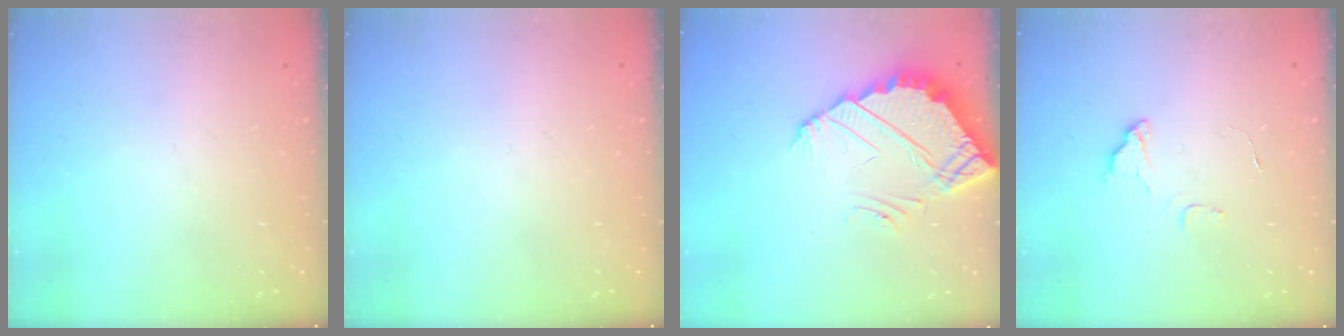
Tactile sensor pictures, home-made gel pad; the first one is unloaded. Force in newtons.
{"total": 0.0}
{"total": 4.2, "press": 4.2, "slide": 0.6}
{"total": 5.8, "press": 5.8, "slide": 0.3}